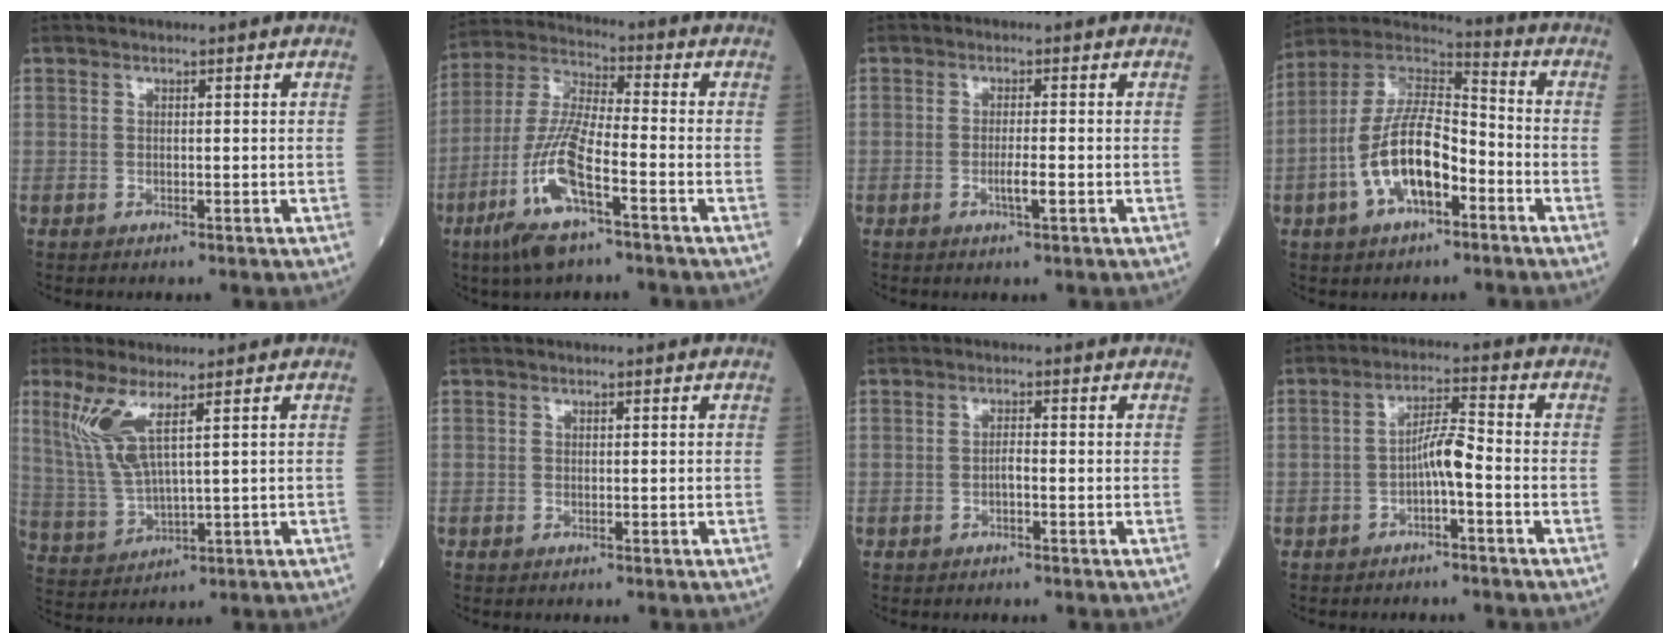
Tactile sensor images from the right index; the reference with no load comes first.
{"total": 12.9, "force": [-6.0, 1.9, 11.3], "torque": [-0.246, -0.016, -0.116]}
{"total": 2.4, "force": [-0.8, 0.0, 2.3], "torque": [-0.044, -0.002, -0.011]}
{"total": 13.7, "force": [-4.5, 5.4, 11.7], "torque": [-0.240, 0.018, -0.083]}
{"total": 7.4, "force": [3.6, 0.7, 6.4], "torque": [-0.159, 0.000, 0.085]}
{"total": 0.0}
{"total": 1.2, "force": [-0.5, 0.2, 1.1], "torque": [-0.019, 0.003, -0.008]}
{"total": 4.6, "force": [-1.6, 0.4, 4.2], "torque": [-0.079, 0.013, -0.026]}